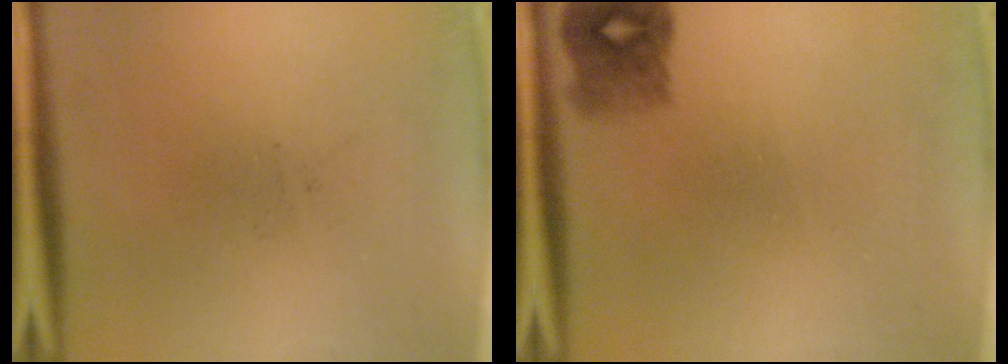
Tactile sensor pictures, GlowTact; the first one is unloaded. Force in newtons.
{"total": 2.7}